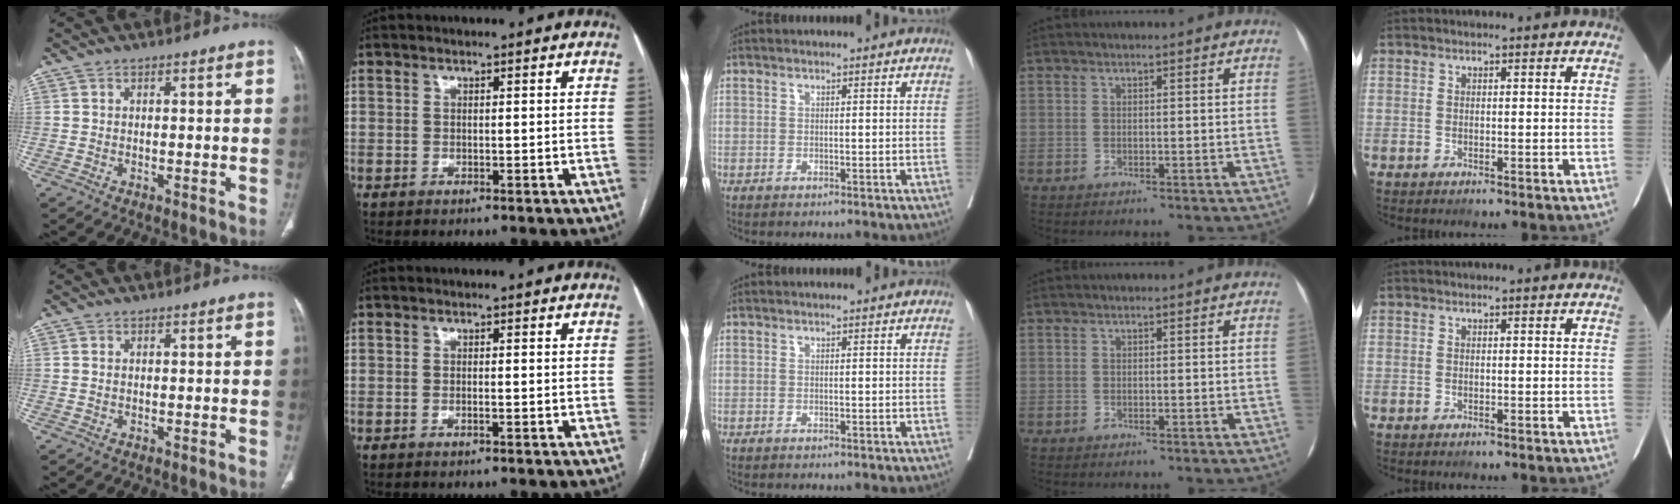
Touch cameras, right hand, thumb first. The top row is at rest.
{"thumb": {"total": 0.5, "force": [0.1, 0.4, 0.3], "torque": [-0.008, 0.001, 0.003]}, "index": {"total": 0.6, "force": [-0.3, 0.0, 0.5], "torque": [-0.011, 0.001, -0.004]}}